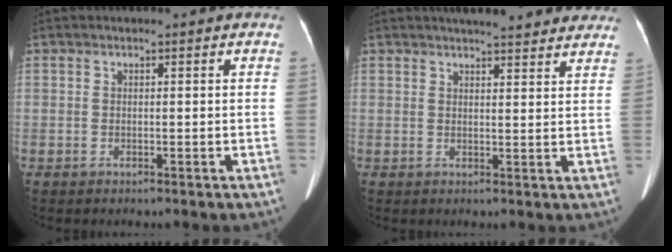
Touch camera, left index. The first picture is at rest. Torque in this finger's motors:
{"motor_torque": [0.47, -0.72, 0.23, 0.07]}